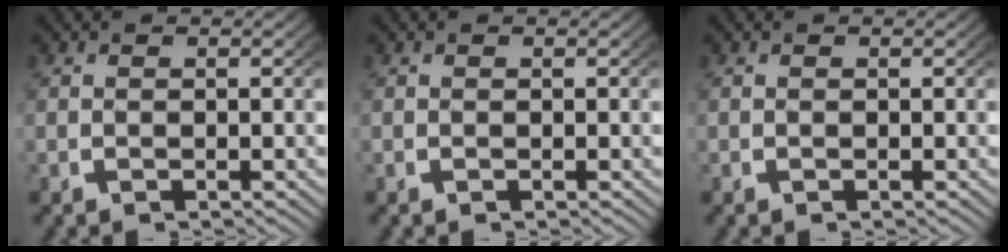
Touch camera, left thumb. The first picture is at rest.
{"total": 0.0}
{"total": 0.0}